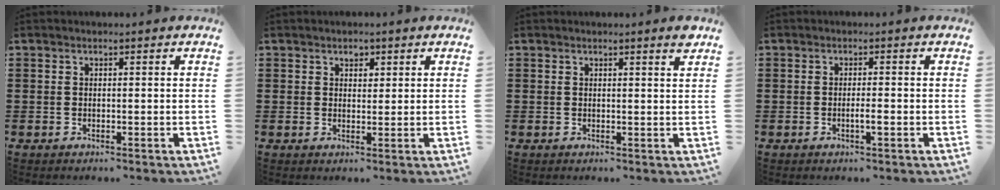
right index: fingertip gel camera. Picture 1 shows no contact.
{"total": 1.9, "force": [1.1, 1.3, 0.7], "torque": [-0.011, 0.004, 0.019]}
{"total": 1.5, "force": [1.2, -0.1, 0.9], "torque": [-0.011, -0.005, 0.019]}
{"total": 1.8, "force": [-0.7, 0.1, 1.6], "torque": [-0.029, -0.001, -0.013]}